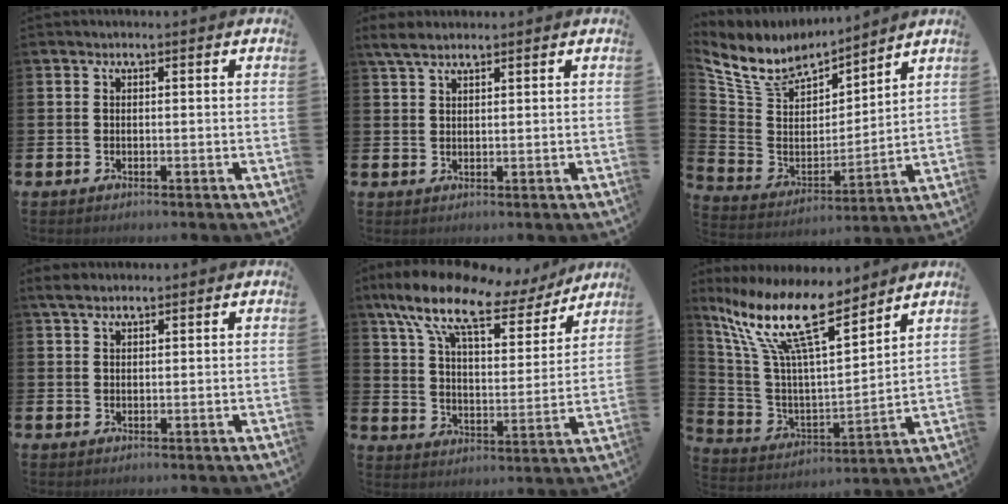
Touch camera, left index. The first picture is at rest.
{"total": 3.4, "force": [2.7, 1.2, 1.7], "torque": [-0.033, -0.003, 0.049]}
{"total": 8.7, "force": [8.0, 3.2, 1.6], "torque": [-0.081, -0.060, 0.144]}
{"total": 2.8, "force": [2.3, 1.1, 1.2], "torque": [-0.014, -0.003, 0.040]}
{"total": 12.2, "force": [8.9, 4.8, 6.8], "torque": [-0.145, -0.050, 0.148]}
{"total": 14.9, "force": [10.5, 4.1, 9.7], "torque": [-0.226, -0.055, 0.184]}